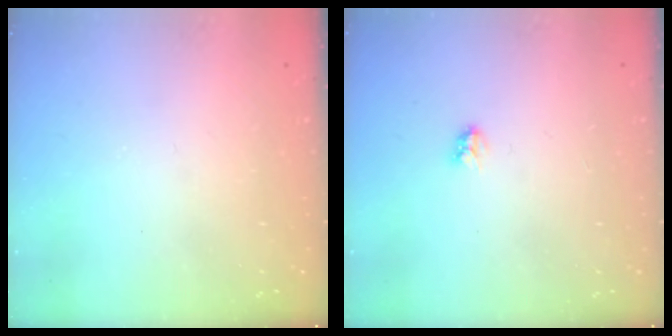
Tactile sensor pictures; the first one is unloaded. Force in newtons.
{"total": 2.9, "press": 2.9, "slide": 0.3}